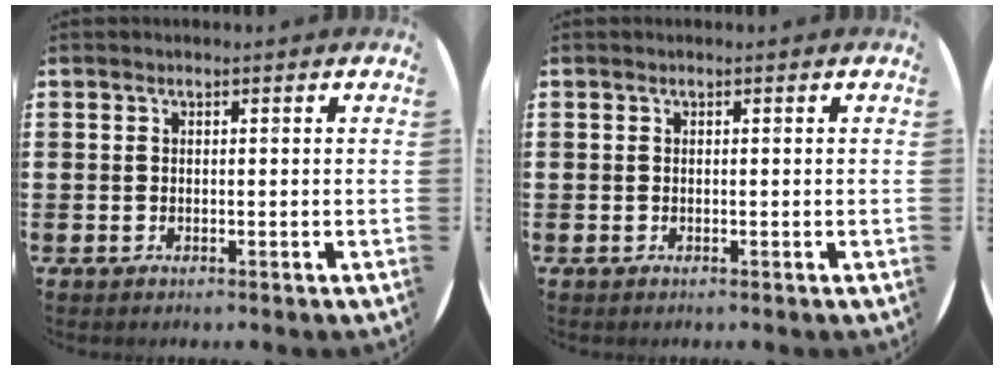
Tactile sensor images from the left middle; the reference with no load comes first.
{"total": 0.0}